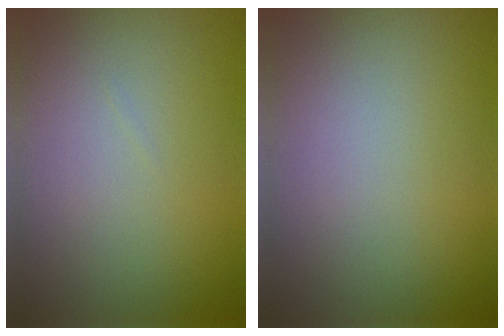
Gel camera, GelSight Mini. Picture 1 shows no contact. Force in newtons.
{"total": 0.0}